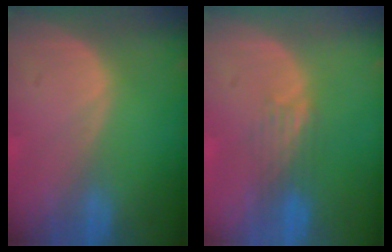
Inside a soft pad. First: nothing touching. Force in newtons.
{"total": 3.6, "press": 3.0, "slide": 2.0}